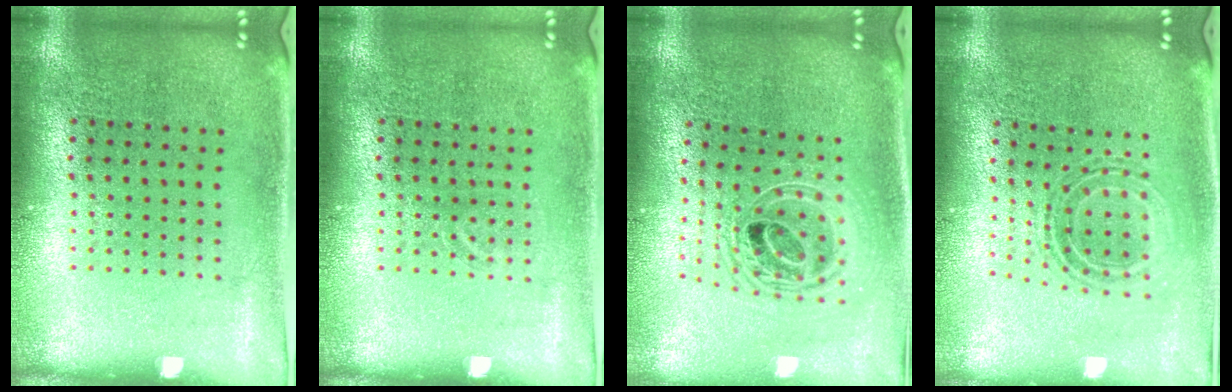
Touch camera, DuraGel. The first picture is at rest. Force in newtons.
{"total": 0.7, "press": 0.7, "slide": 0.2}
{"total": 2.2, "press": 1.7, "slide": 1.5}
{"total": 0.9, "press": 0.8, "slide": 0.3}